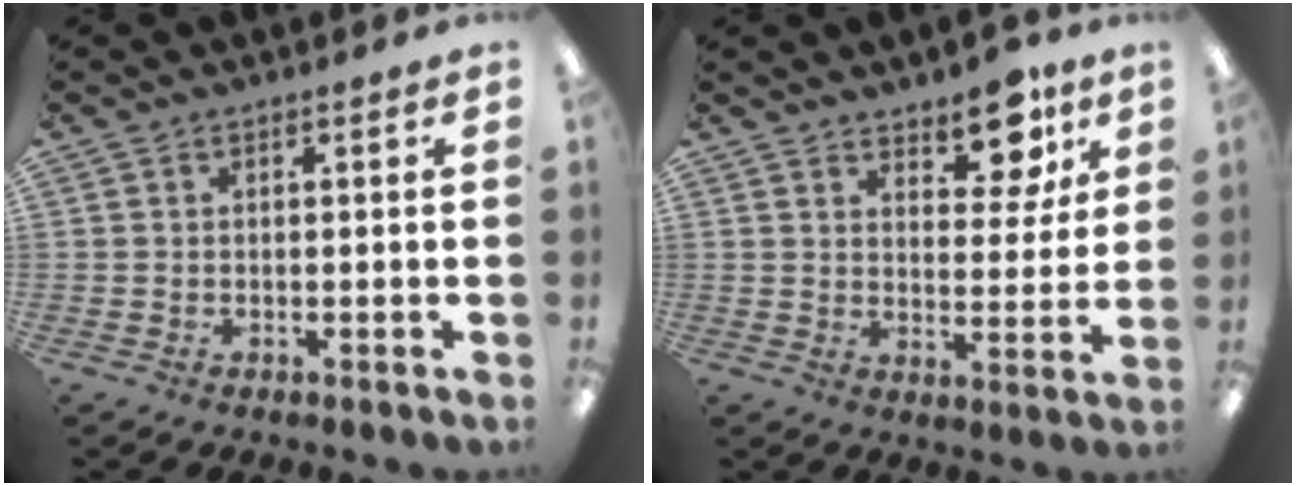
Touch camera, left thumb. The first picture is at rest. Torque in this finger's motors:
{"motor_torque": [-0.29, 0.16, -0.19, -0.14, 0.02]}